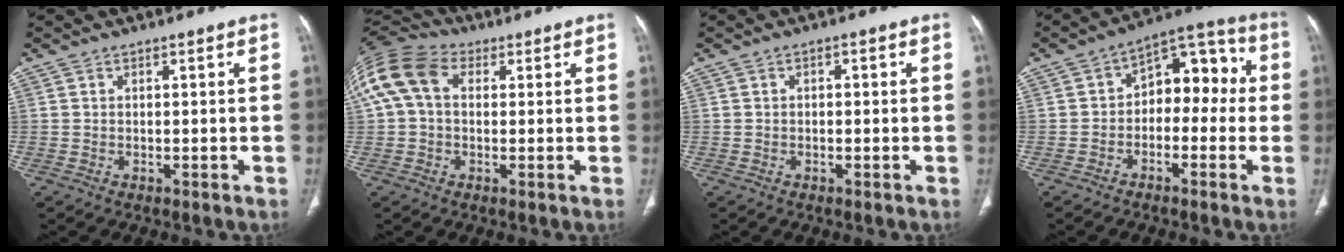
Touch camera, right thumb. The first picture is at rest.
{"total": 13.4, "force": [2.9, 9.5, 9.0], "torque": [-0.196, 0.042, 0.046]}
{"total": 1.0, "force": [0.1, 0.7, 0.8], "torque": [-0.008, 0.005, -0.002]}
{"total": 11.3, "force": [-0.5, 7.4, 8.5], "torque": [-0.071, 0.053, -0.024]}